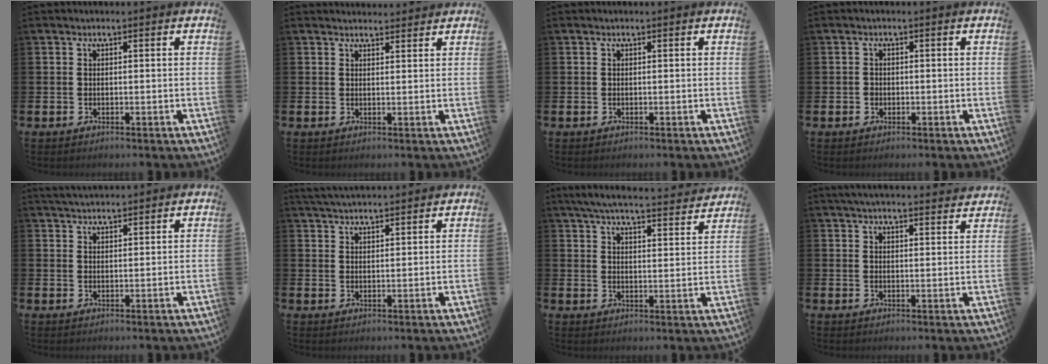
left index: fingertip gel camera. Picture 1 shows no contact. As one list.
[{"total": 2.0, "force": [2.0, 0.4, -0.1], "torque": [0.014, -0.012, 0.033]}, {"total": 0.0}, {"total": 0.8, "force": [-0.2, 0.8, 0.1], "torque": [0.001, 0.003, -0.008]}, {"total": 3.1, "force": [3.0, 0.3, 0.4], "torque": [-0.014, -0.010, 0.056]}, {"total": 3.7, "force": [3.7, 0.2, 0.4], "torque": [-0.010, -0.015, 0.067]}, {"total": 6.2, "force": [5.9, 0.4, 1.8], "torque": [-0.053, -0.039, 0.104]}, {"total": 4.3, "force": [4.2, 0.1, 0.9], "torque": [-0.033, -0.017, 0.079]}]